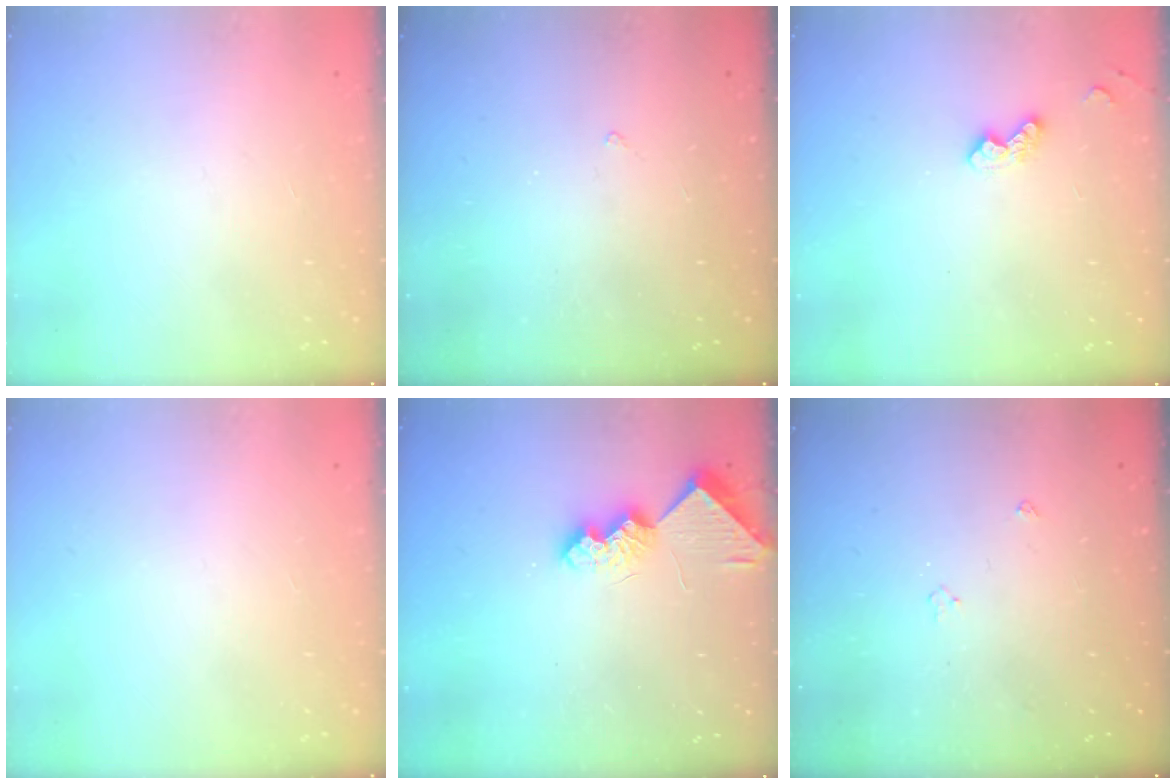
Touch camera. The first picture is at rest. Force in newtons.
{"total": 2.0, "press": 1.9, "slide": 0.3}
{"total": 5.9, "press": 5.8, "slide": 0.9}
{"total": 0.0}
{"total": 8.6, "press": 8.6, "slide": 0.1}
{"total": 3.2, "press": 3.2, "slide": 0.5}